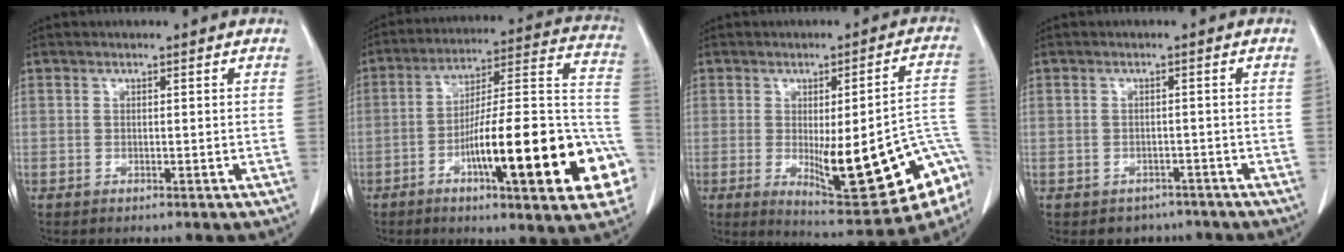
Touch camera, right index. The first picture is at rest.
{"total": 24.8, "force": [-8.4, 3.6, 23.0], "torque": [-0.263, 0.014, -0.115]}
{"total": 20.2, "force": [-5.8, 4.1, 18.9], "torque": [-0.171, 0.008, -0.058]}
{"total": 3.5, "force": [-2.6, 2.3, 0.0], "torque": [0.003, 0.011, -0.035]}